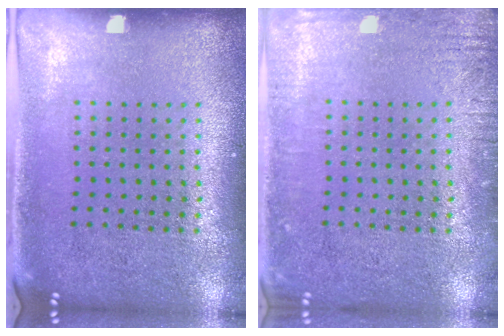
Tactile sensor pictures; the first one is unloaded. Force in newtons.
{"total": 2.3, "press": 2.2, "slide": 0.3}